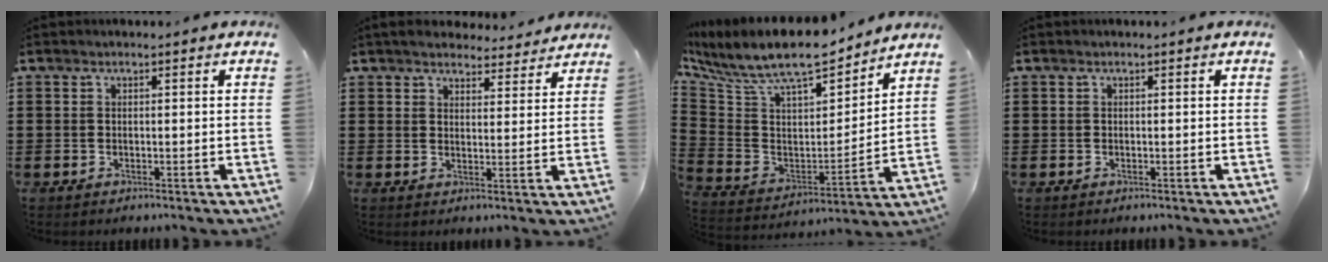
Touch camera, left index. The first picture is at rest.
{"total": 4.0, "force": [3.9, 0.7, 0.7], "torque": [-0.028, -0.014, 0.071]}
{"total": 10.0, "force": [8.8, 2.4, 4.2], "torque": [-0.123, -0.061, 0.152]}
{"total": 0.0}